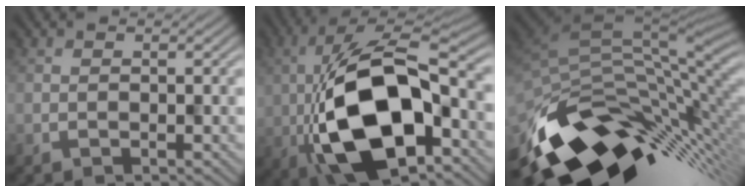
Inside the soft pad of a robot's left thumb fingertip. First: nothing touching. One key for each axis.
{"total": 17.2, "fx": -2.6, "fy": 8.9, "fz": 14.4, "tx": -0.282, "ty": -0.004, "tz": -0.054}
{"total": 15.0, "fx": -6.0, "fy": 8.1, "fz": 11.1, "tx": -0.224, "ty": -0.040, "tz": -0.091}